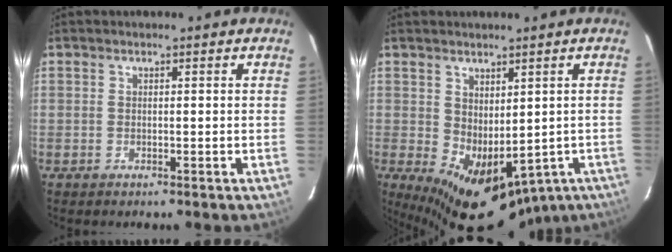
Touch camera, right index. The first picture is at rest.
{"total": 14.3, "force": [-4.9, 10.0, 8.9], "torque": [-0.152, -0.017, -0.037]}